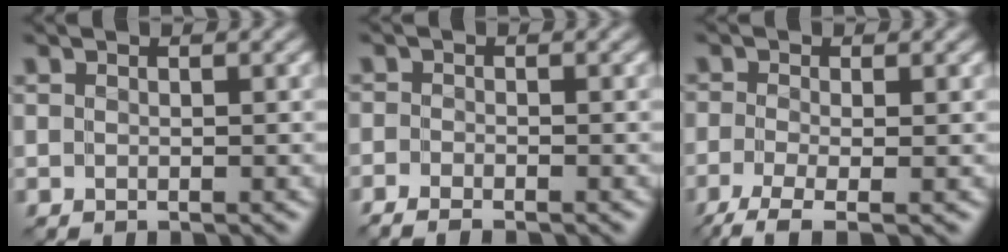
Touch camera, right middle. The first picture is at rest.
{"total": 1.8, "force": [-1.7, 0.1, 0.5], "torque": [-0.013, -0.003, -0.039]}
{"total": 3.8, "force": [-2.4, 0.7, 2.8], "torque": [-0.058, -0.007, -0.056]}